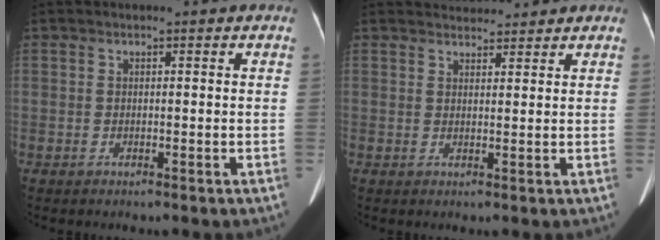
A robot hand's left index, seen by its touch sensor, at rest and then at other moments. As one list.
[{"total": 3.7, "force": [3.6, 0.9, 0.2], "torque": [-0.005, 0.022, 0.051]}]